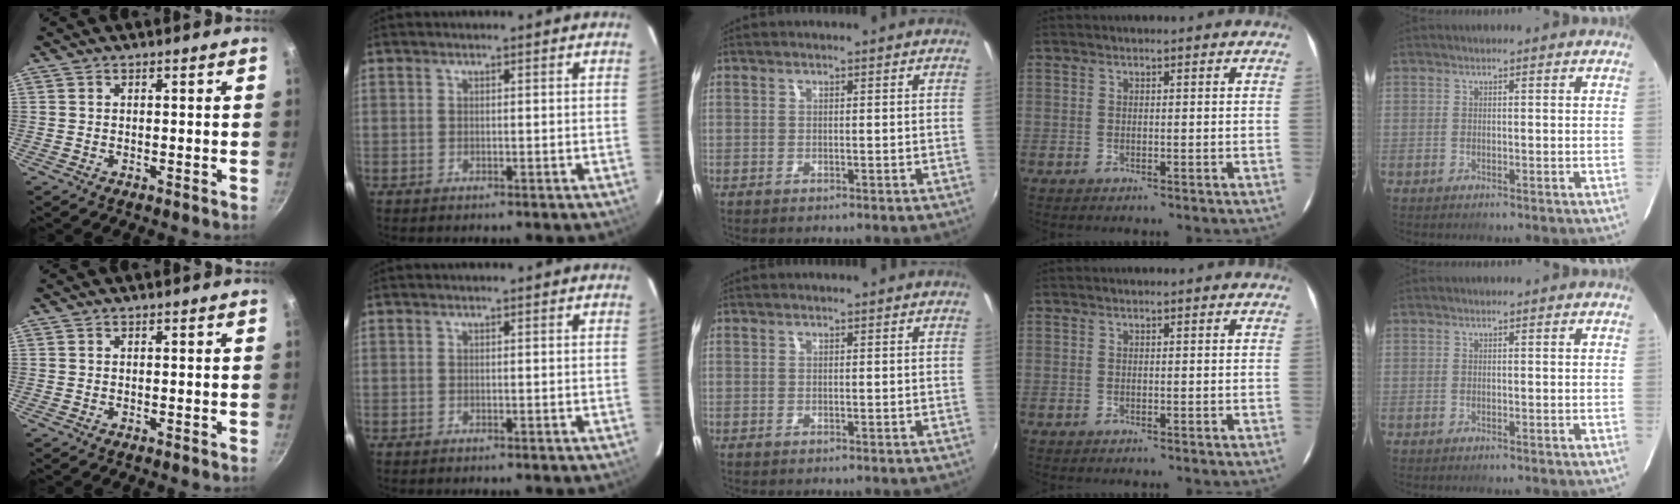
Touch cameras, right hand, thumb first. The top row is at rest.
{}